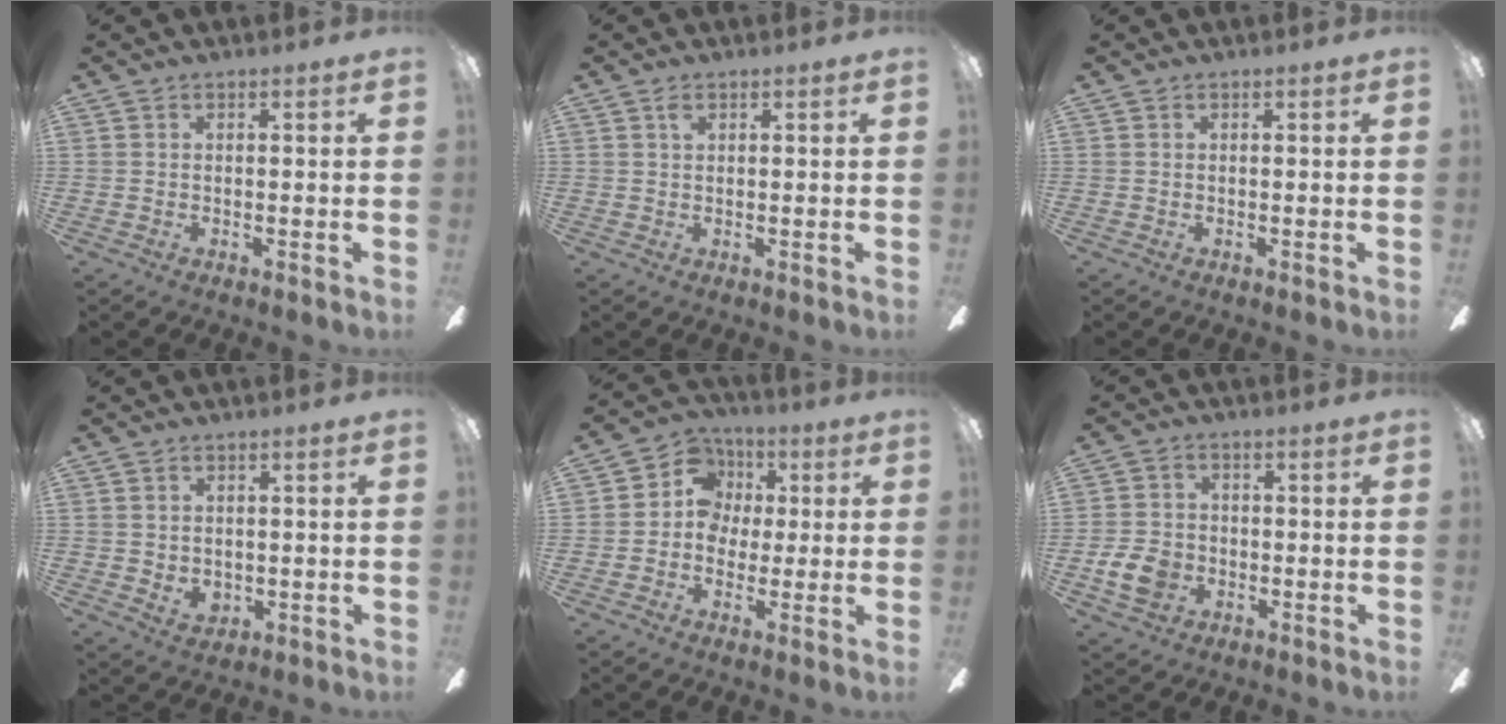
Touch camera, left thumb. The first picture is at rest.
{"total": 1.3, "force": [0.7, 0.7, 0.9], "torque": [-0.020, 0.002, 0.012]}
{"total": 0.0}
{"total": 3.1, "force": [0.4, 2.7, 1.4], "torque": [-0.019, 0.001, 0.009]}
{"total": 9.3, "force": [0.8, 8.7, 3.1], "torque": [-0.051, 0.015, 0.017]}
{"total": 7.5, "force": [-2.1, 6.0, 4.0], "torque": [-0.084, 0.014, -0.036]}